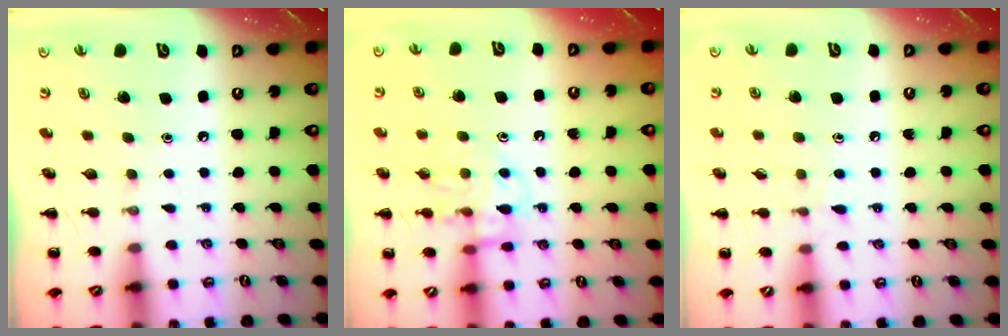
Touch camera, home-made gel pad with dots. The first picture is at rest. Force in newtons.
{"total": 12.7, "press": 12.6, "slide": 0.8}
{"total": 6.0, "press": 5.7, "slide": 2.0}